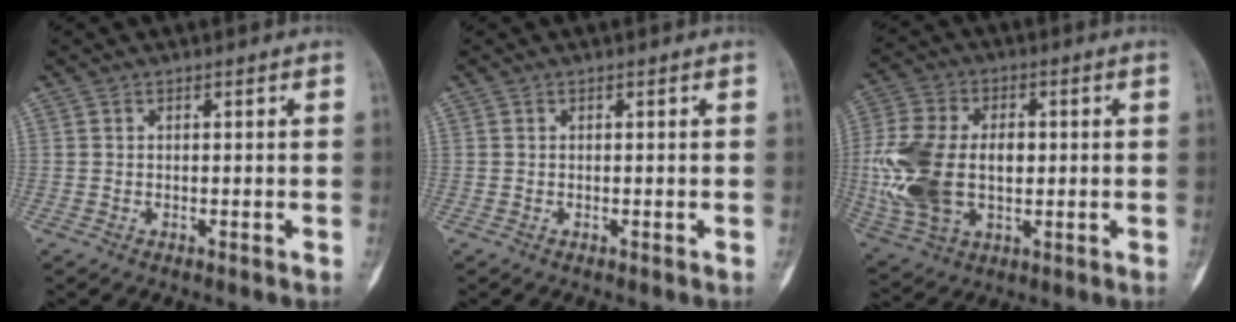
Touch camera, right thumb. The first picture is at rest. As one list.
[{"total": 0.0}, {"total": 17.9, "force": [-0.5, 11.4, 13.8], "torque": [-0.283, 0.007, -0.001]}]